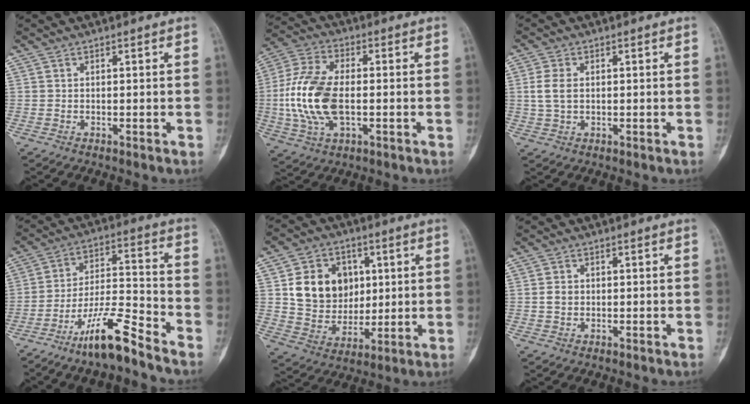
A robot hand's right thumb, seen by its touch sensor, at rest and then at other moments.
{"total": 15.3, "force": [-1.4, 8.3, 12.8], "torque": [-0.277, 0.011, -0.026]}
{"total": 4.2, "force": [0.4, 2.7, 3.2], "torque": [-0.075, 0.003, 0.009]}
{"total": 12.5, "force": [-9.2, 1.9, 8.2], "torque": [-0.151, 0.068, -0.171]}
{"total": 13.4, "force": [2.5, 10.9, 7.4], "torque": [-0.085, -0.004, 0.051]}
{"total": 1.9, "force": [0.0, 1.6, 1.1], "torque": [-0.014, 0.004, 0.000]}